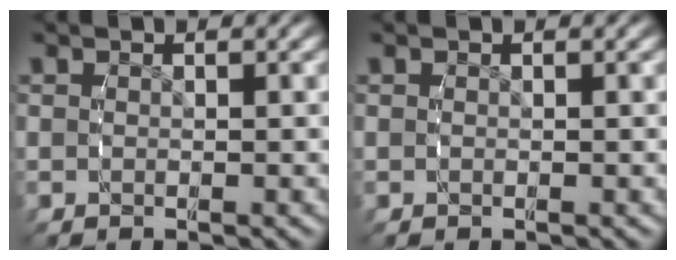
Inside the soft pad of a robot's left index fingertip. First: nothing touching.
{"total": 0.0}